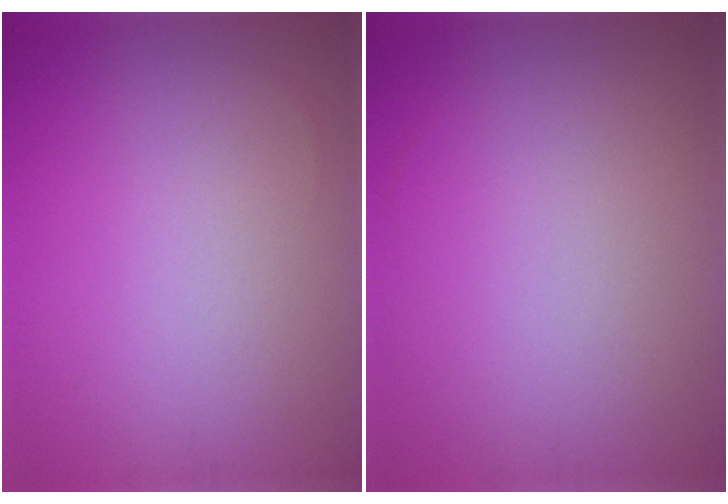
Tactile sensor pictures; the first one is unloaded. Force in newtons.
{"total": 0.0}